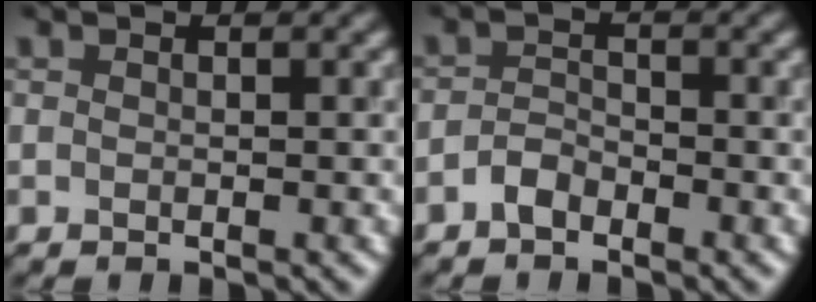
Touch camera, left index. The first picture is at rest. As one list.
[{"total": 1.5, "force": [-1.2, 0.7, 0.7], "torque": [-0.013, 0.009, -0.026]}]